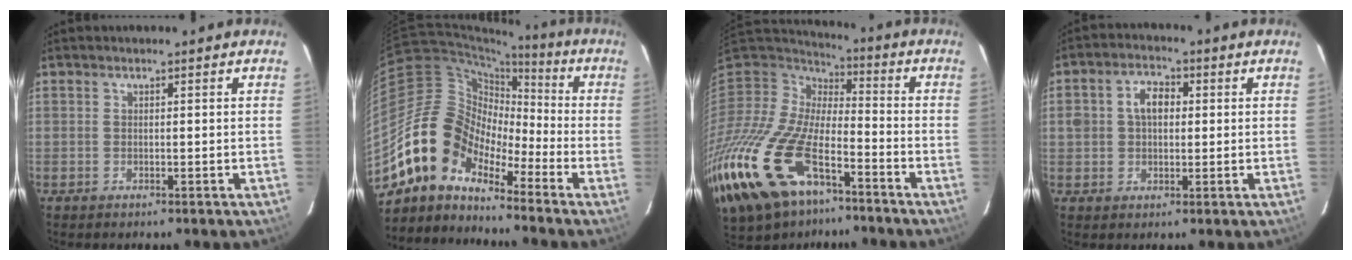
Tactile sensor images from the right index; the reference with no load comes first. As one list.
[{"total": 12.5, "force": [-9.6, 6.5, 4.6], "torque": [-0.082, 0.028, -0.201]}, {"total": 30.0, "force": [-17.5, 14.4, 19.5], "torque": [-0.438, -0.055, -0.310]}, {"total": 5.6, "force": [0.8, 4.1, 3.7], "torque": [-0.067, 0.019, 0.016]}]